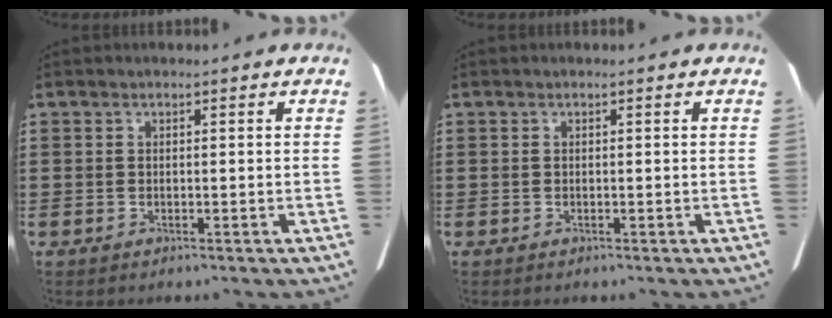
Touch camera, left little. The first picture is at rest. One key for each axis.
{"total": 0.0}